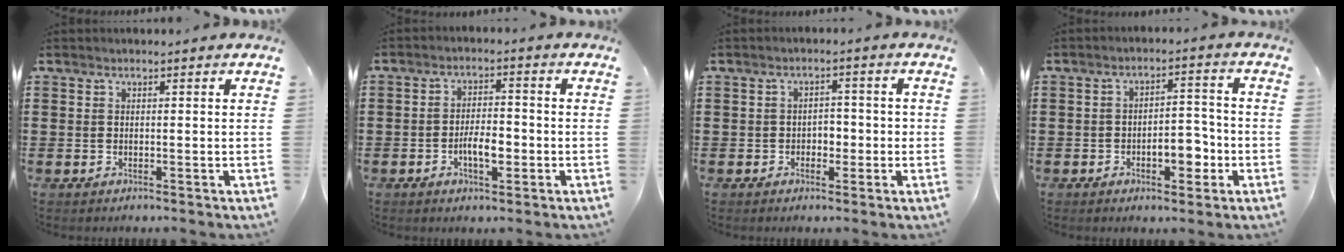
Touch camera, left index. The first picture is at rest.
{"total": 4.6, "force": [-1.3, 1.9, 4.0], "torque": [-0.069, 0.009, -0.024]}
{"total": 2.4, "force": [-1.0, 1.8, 1.3], "torque": [-0.030, 0.006, -0.025]}
{"total": 5.8, "force": [-2.2, 2.7, 4.5], "torque": [-0.068, 0.008, -0.043]}